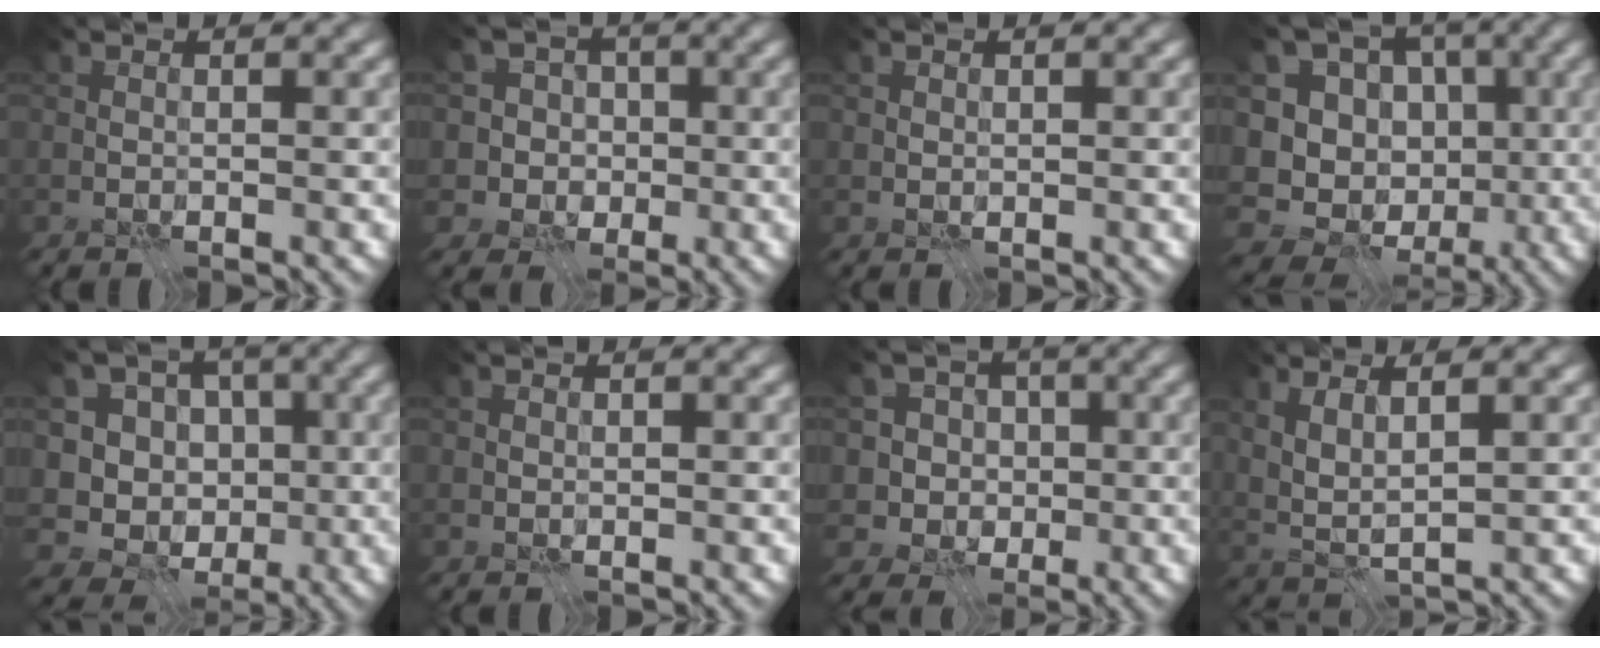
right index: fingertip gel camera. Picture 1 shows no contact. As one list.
[{"total": 5.0, "force": [0.5, 4.8, 1.4], "torque": [-0.004, 0.016, -0.009]}, {"total": 0.6, "force": [0.3, 0.5, 0.2], "torque": [-0.003, -0.001, 0.004]}, {"total": 13.3, "force": [-2.6, 11.9, 5.4], "torque": [-0.128, 0.014, -0.046]}, {"total": 10.7, "force": [-1.4, 9.9, 3.7], "torque": [-0.083, 0.025, -0.038]}, {"total": 0.0}, {"total": 5.3, "force": [1.1, 4.9, 1.8], "torque": [-0.010, 0.006, -0.001]}, {"total": 2.9, "force": [1.2, 0.7, 2.5], "torque": [-0.059, -0.005, 0.024]}]